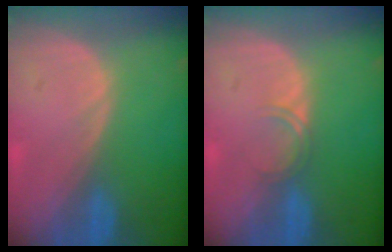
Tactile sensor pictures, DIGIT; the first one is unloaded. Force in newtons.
{"total": 1.7, "press": 1.7, "slide": 0.3}